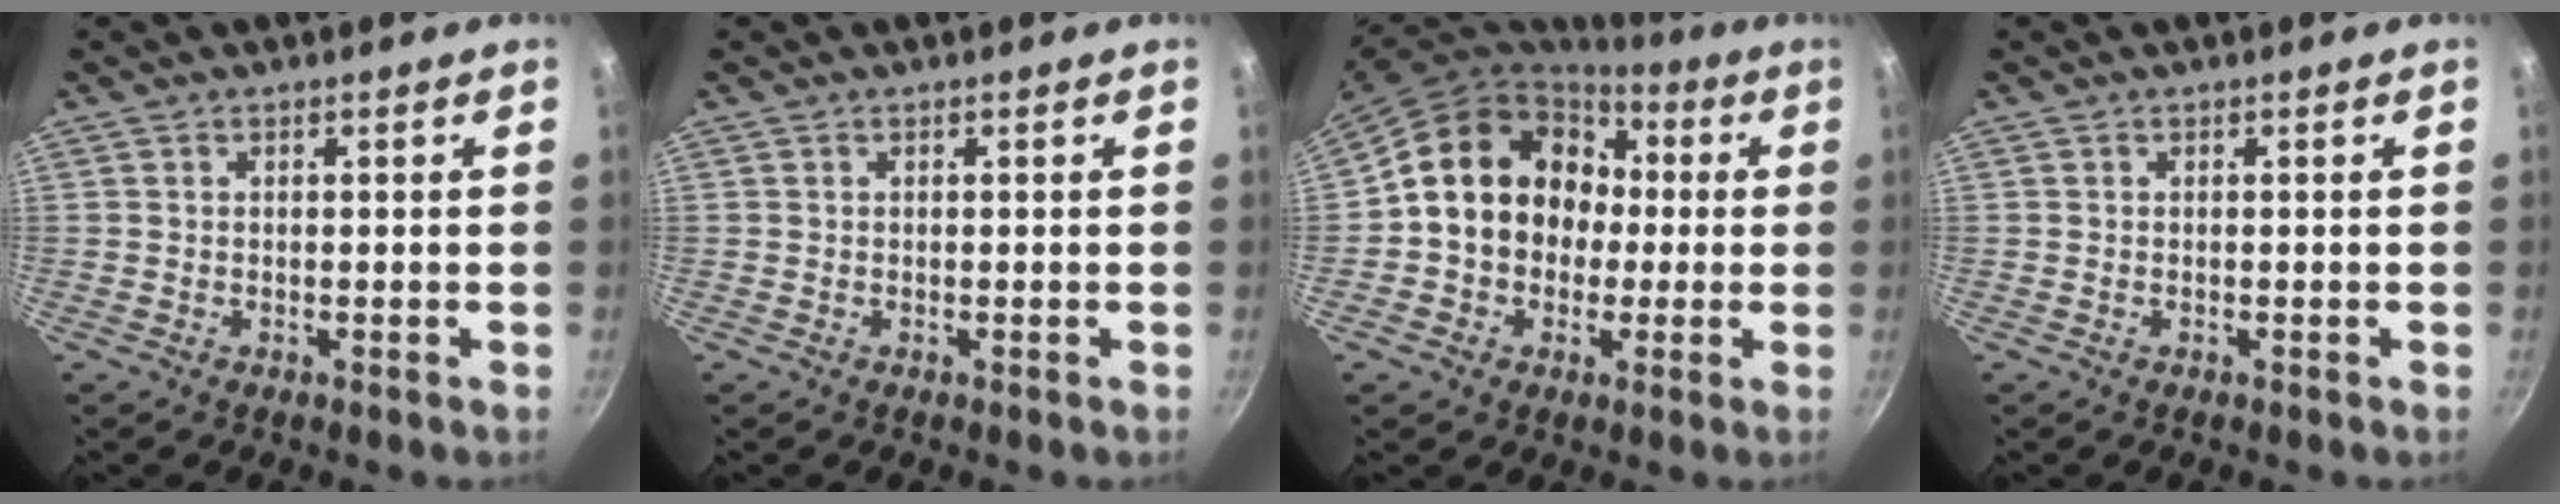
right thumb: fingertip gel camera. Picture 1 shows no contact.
{"total": 0.0}
{"total": 17.5, "force": [1.1, 14.7, 9.3], "torque": [-0.127, 0.046, 0.011]}
{"total": 0.0}